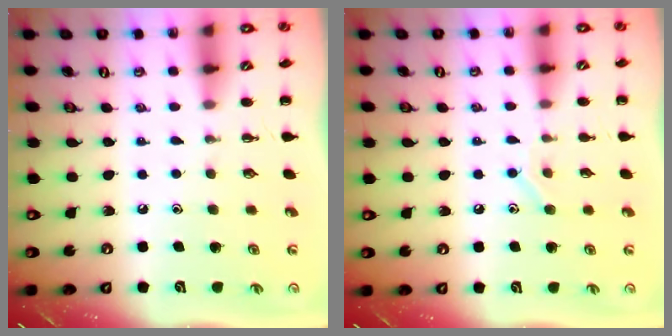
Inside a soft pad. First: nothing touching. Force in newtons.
{"total": 8.0, "press": 7.8, "slide": 1.8}